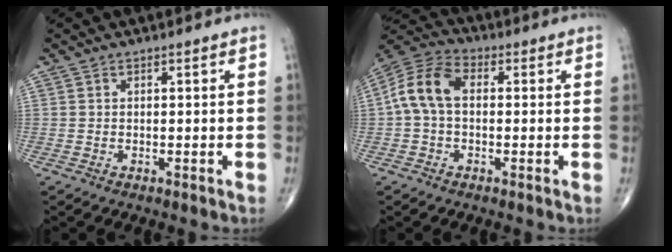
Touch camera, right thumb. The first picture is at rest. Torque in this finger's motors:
{"motor_torque": [1.01, 2.01, 0.57, -0.46, 0.10]}